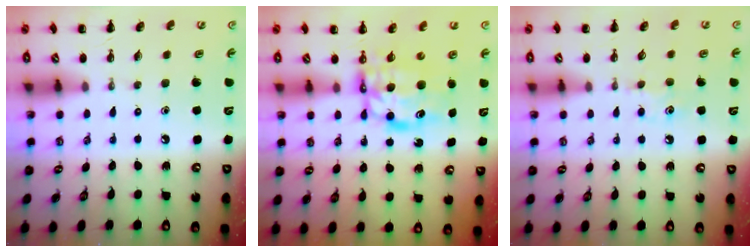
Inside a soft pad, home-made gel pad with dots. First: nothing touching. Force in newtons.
{"total": 7.4, "press": 7.3, "slide": 1.4}
{"total": 5.0, "press": 4.7, "slide": 1.7}